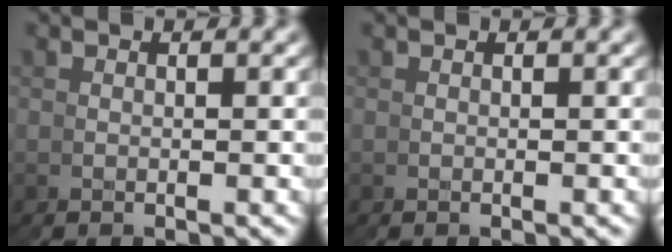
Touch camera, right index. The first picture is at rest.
{"total": 0.0}